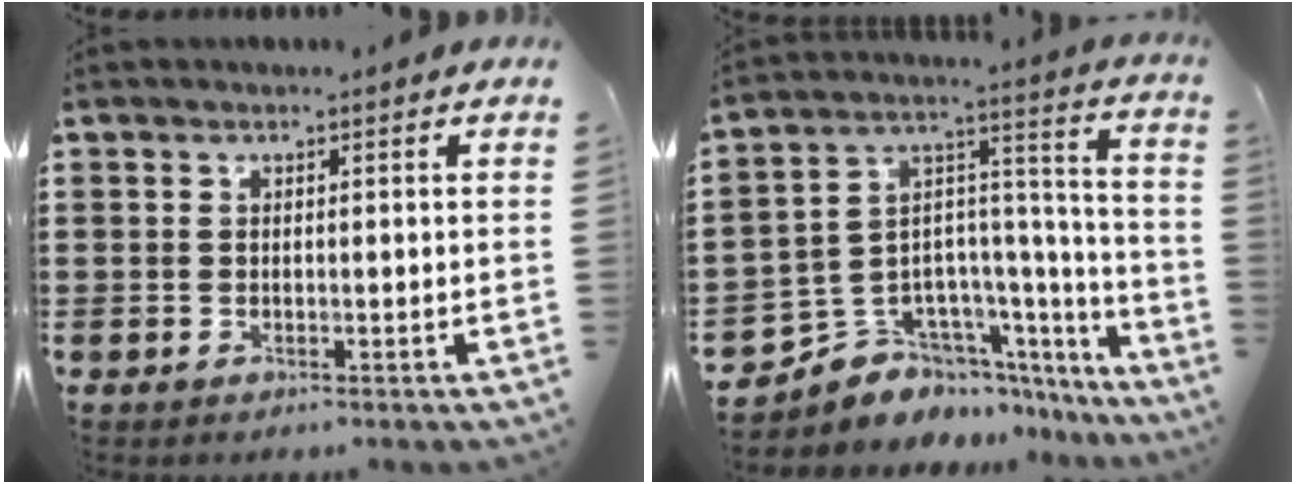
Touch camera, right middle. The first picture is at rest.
{"total": 6.6, "force": [-4.9, 4.3, 0.3], "torque": [-0.025, -0.010, -0.093]}